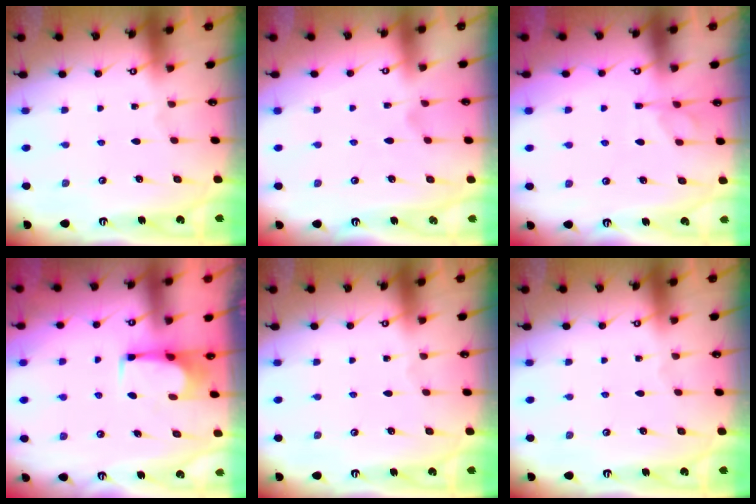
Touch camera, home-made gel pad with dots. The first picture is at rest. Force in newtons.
{"total": 1.1, "press": 0.1, "slide": 1.1}
{"total": 1.1, "press": 0.4, "slide": 1.0}
{"total": 6.4, "press": 6.4, "slide": 0.4}
{"total": 0.0}
{"total": 0.0}